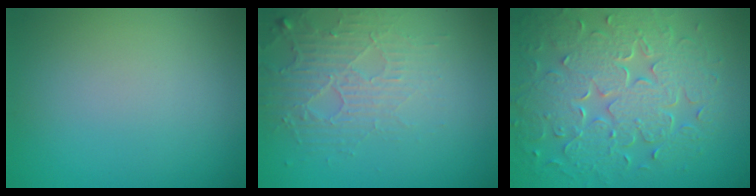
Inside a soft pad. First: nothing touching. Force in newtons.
{"total": 3.8, "press": 3.3, "slide": 1.9}
{"total": 8.9, "press": 6.3, "slide": 6.3}